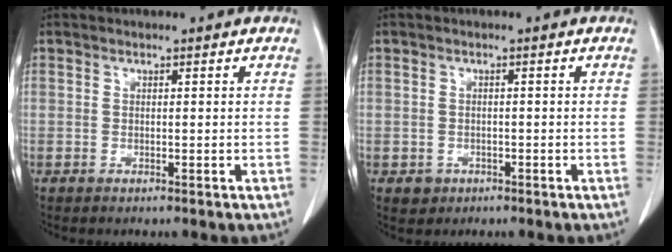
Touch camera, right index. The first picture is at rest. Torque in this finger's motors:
{"motor_torque": [-0.12, 0.00, -0.47, -0.09]}